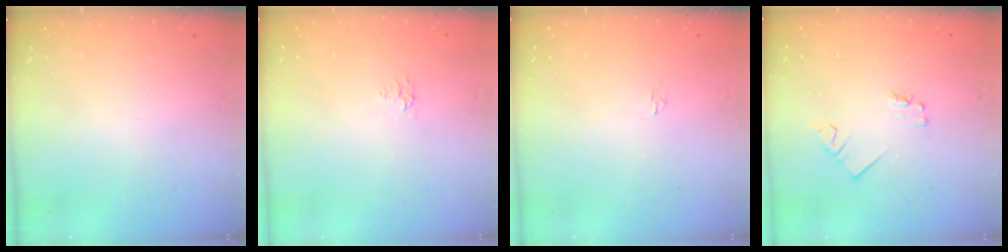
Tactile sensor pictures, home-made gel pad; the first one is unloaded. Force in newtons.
{"total": 3.7, "press": 3.7, "slide": 0.4}
{"total": 1.8, "press": 1.8, "slide": 0.2}
{"total": 1.6, "press": 1.6, "slide": 0.2}